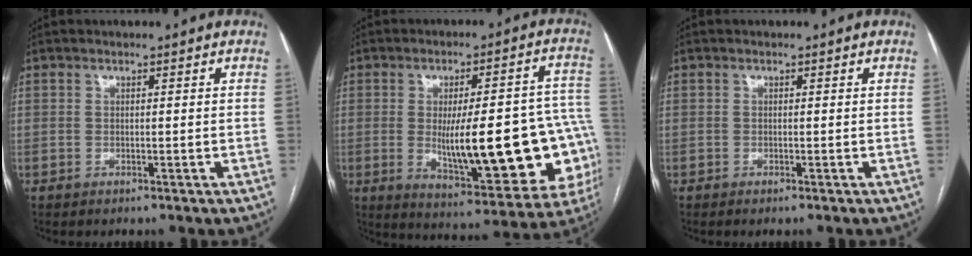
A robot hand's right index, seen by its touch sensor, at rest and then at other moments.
{"total": 23.5, "force": [-3.3, 5.6, 22.5], "torque": [-0.227, 0.018, -0.019]}
{"total": 0.6, "force": [-0.5, -0.1, 0.3], "torque": [-0.004, -0.002, -0.008]}